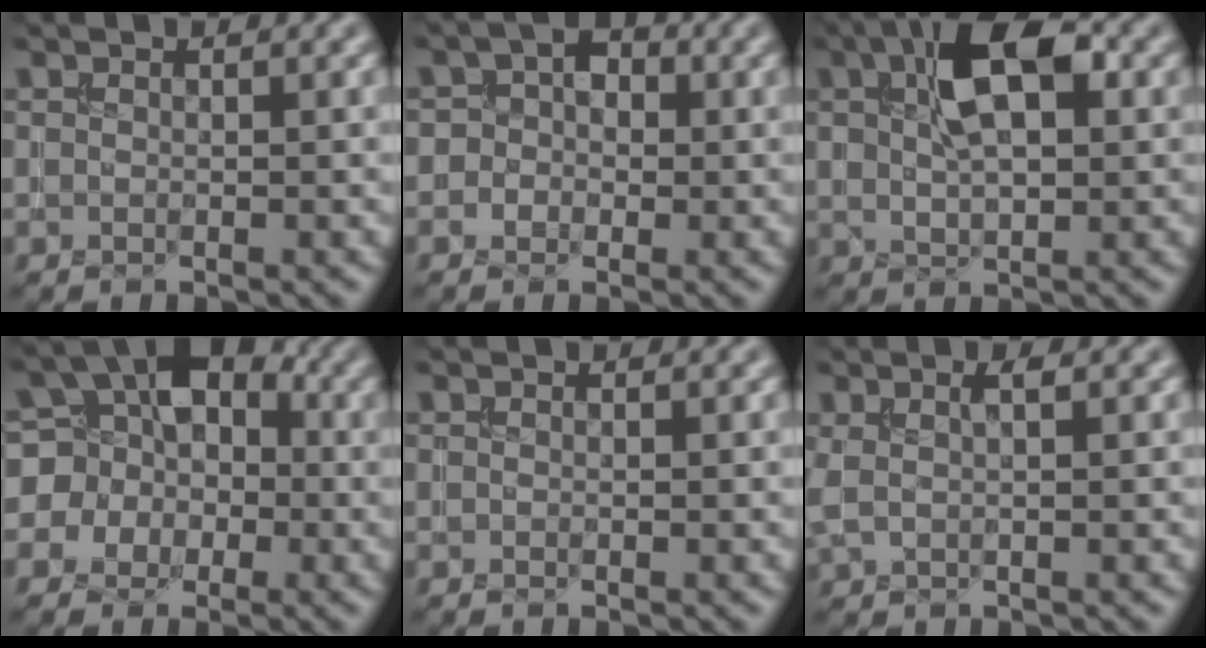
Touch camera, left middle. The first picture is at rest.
{"total": 3.4, "force": [0.0, 3.0, 1.6], "torque": [0.009, 0.016, -0.026]}
{"total": 7.5, "force": [2.4, 3.6, 6.1], "torque": [-0.110, 0.014, 0.036]}
{"total": 8.7, "force": [0.2, 7.7, 4.0], "torque": [-0.064, 0.031, -0.035]}
{"total": 0.0}
{"total": 1.9, "force": [0.7, 0.5, 1.7], "torque": [-0.034, 0.003, 0.011]}